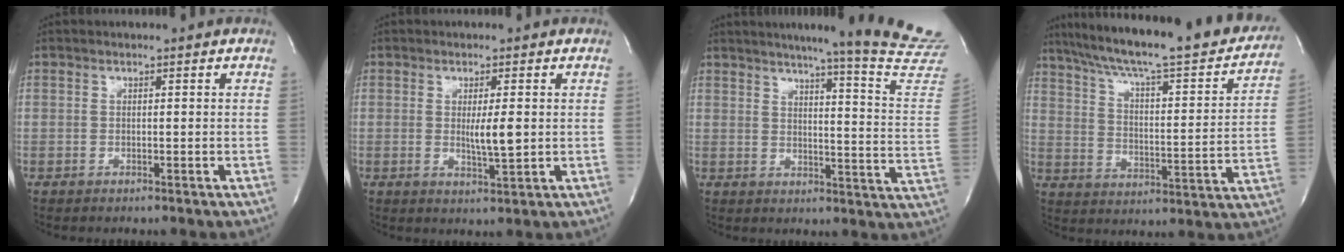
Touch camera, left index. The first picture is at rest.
{"total": 3.8, "force": [0.0, 0.4, 3.7], "torque": [-0.066, -0.011, 0.000]}
{"total": 21.1, "force": [18.7, -2.5, 9.5], "torque": [-0.136, -0.113, 0.215]}
{"total": 29.2, "force": [24.5, 4.3, 15.1], "torque": [-0.244, -0.027, 0.326]}